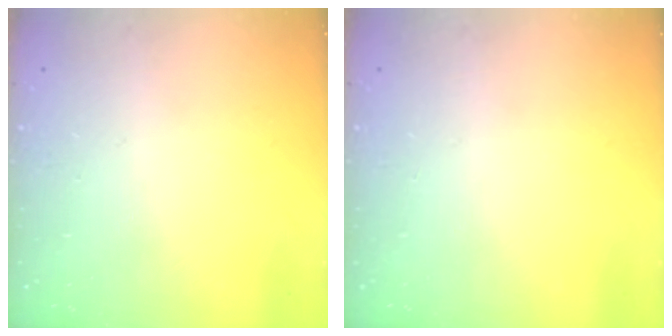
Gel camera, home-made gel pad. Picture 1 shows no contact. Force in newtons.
{"total": 0.0}